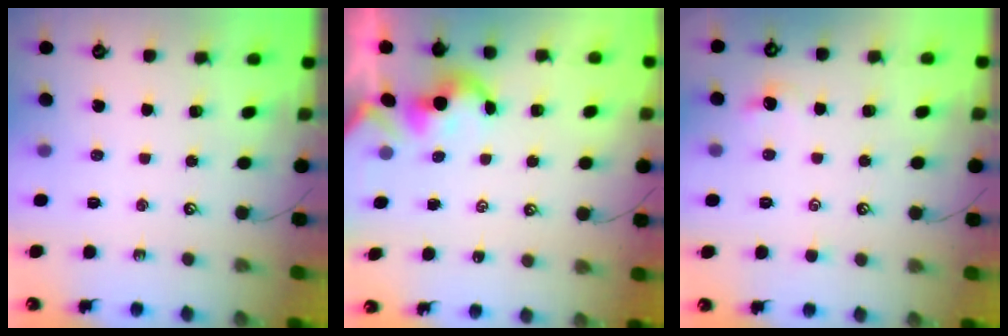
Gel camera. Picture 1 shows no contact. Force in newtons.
{"total": 2.1, "press": 2.1, "slide": 0.2}
{"total": 0.9, "press": 0.8, "slide": 0.4}